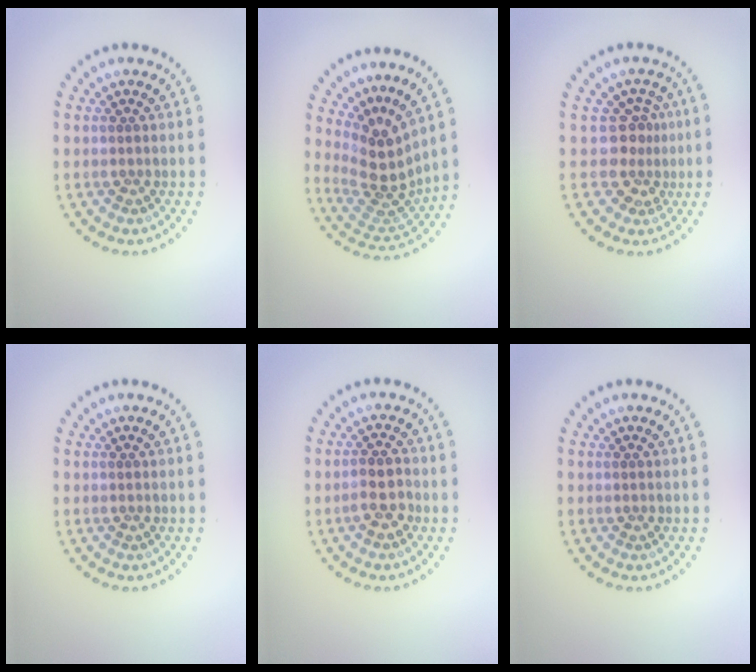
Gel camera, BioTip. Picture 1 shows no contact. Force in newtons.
{"total": 3.9, "press": 2.6, "slide": 2.9}
{"total": 2.8, "press": 2.0, "slide": 1.9}
{"total": 0.0}
{"total": 2.4, "press": 2.3, "slide": 0.8}
{"total": 0.0}